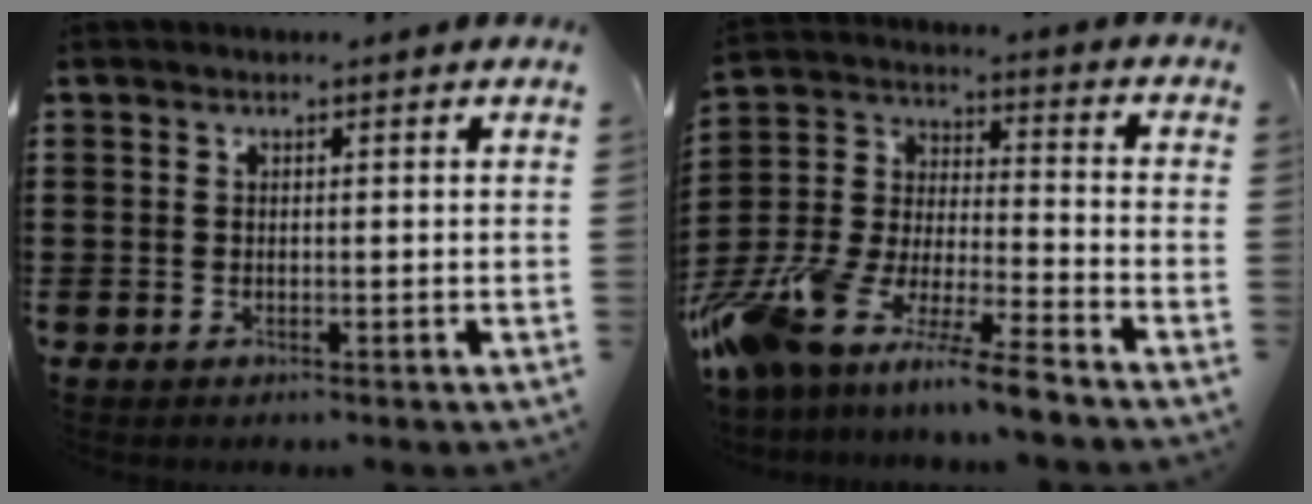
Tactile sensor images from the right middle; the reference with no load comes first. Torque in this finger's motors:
{"motor_torque": [2.14, 0.00, 1.01, 0.21]}